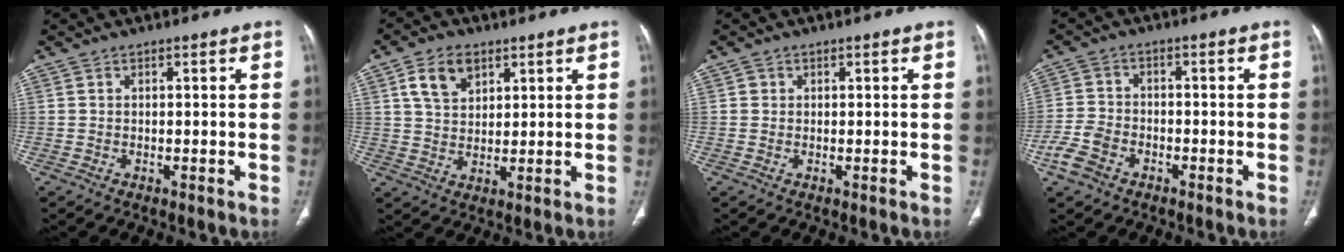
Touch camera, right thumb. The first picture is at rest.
{"total": 7.3, "force": [3.6, 4.8, 4.3], "torque": [-0.061, -0.013, 0.069]}
{"total": 0.9, "force": [0.2, 0.8, 0.1], "torque": [0.004, 0.002, 0.003]}
{"total": 6.0, "force": [-3.3, 3.9, 3.1], "torque": [-0.072, 0.016, -0.062]}